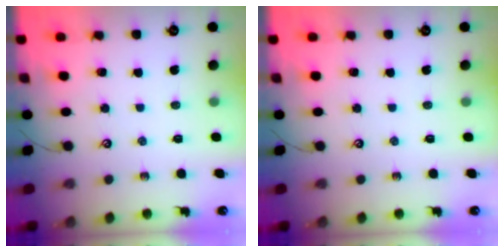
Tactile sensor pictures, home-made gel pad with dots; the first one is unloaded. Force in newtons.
{"total": 0.0}